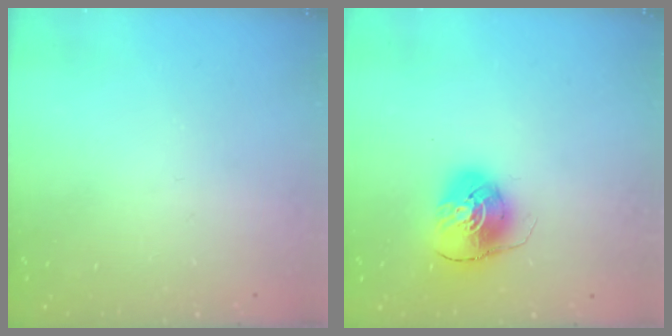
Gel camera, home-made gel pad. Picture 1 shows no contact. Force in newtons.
{"total": 7.9, "press": 7.9, "slide": 0.7}